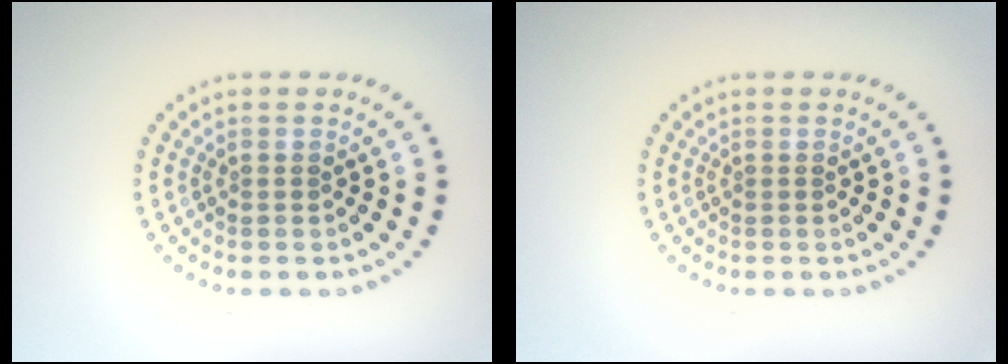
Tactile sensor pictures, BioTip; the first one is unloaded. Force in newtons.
{"total": 0.0}